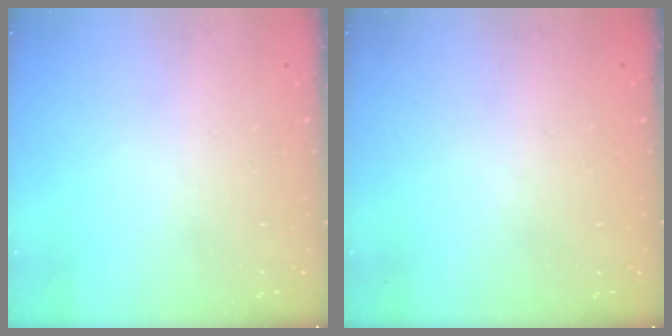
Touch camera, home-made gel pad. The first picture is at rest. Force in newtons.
{"total": 0.0}